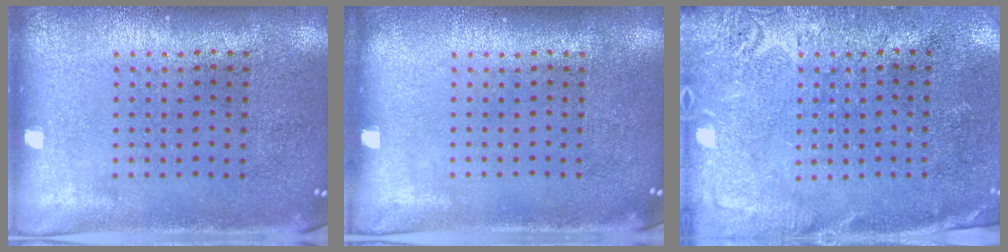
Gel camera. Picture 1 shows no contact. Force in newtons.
{"total": 0.0}
{"total": 2.7, "press": 2.4, "slide": 1.2}